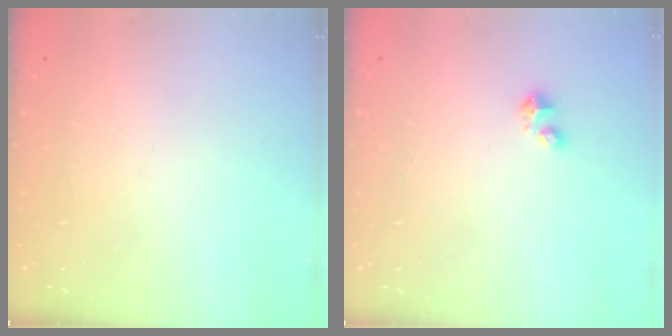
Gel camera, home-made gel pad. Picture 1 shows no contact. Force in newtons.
{"total": 2.6, "press": 2.6, "slide": 0.1}